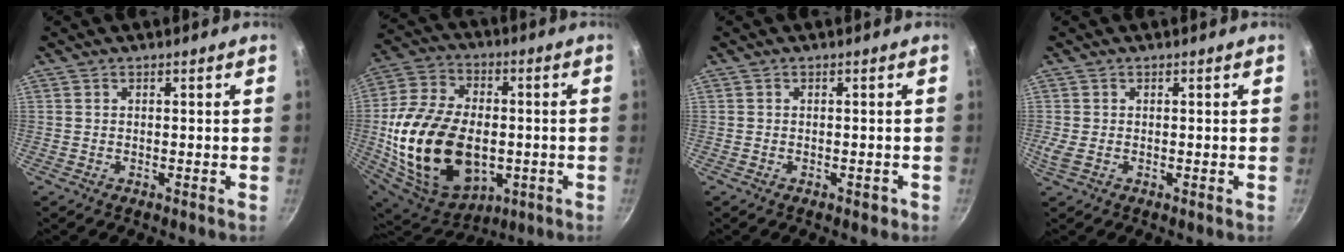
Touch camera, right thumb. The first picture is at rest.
{"total": 27.0, "force": [-3.4, 17.5, 20.2], "torque": [-0.385, 0.010, -0.044]}
{"total": 1.4, "force": [-0.7, 0.9, 0.9], "torque": [-0.004, 0.009, -0.006]}
{"total": 1.8, "force": [-0.2, 1.1, 1.4], "torque": [-0.030, -0.002, -0.003]}